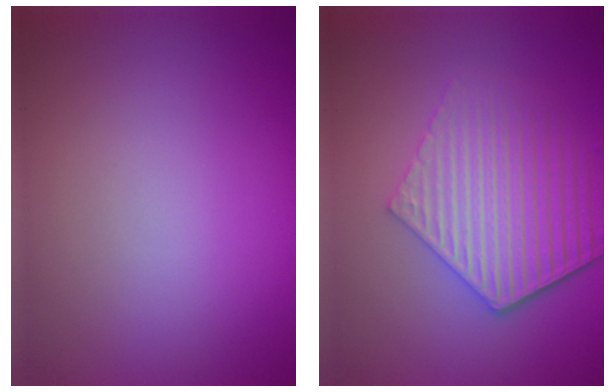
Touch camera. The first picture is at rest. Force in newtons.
{"total": 5.6, "press": 4.3, "slide": 3.6}